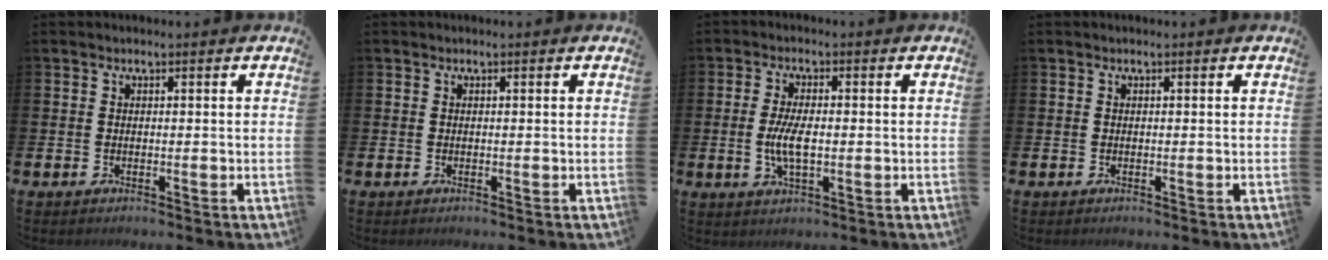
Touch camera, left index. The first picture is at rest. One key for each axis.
{"total": 0.0}
{"total": 4.9, "fx": -0.4, "fy": 2.0, "fz": 4.5, "tx": -0.091, "ty": -0.002, "tz": -0.013}
{"total": 0.0}